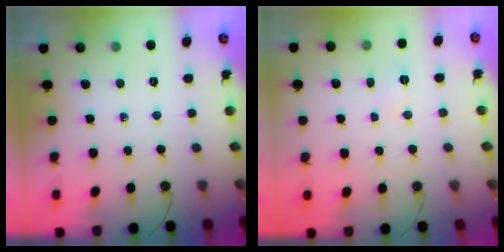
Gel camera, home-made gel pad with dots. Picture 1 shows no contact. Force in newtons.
{"total": 3.0, "press": 2.9, "slide": 0.7}